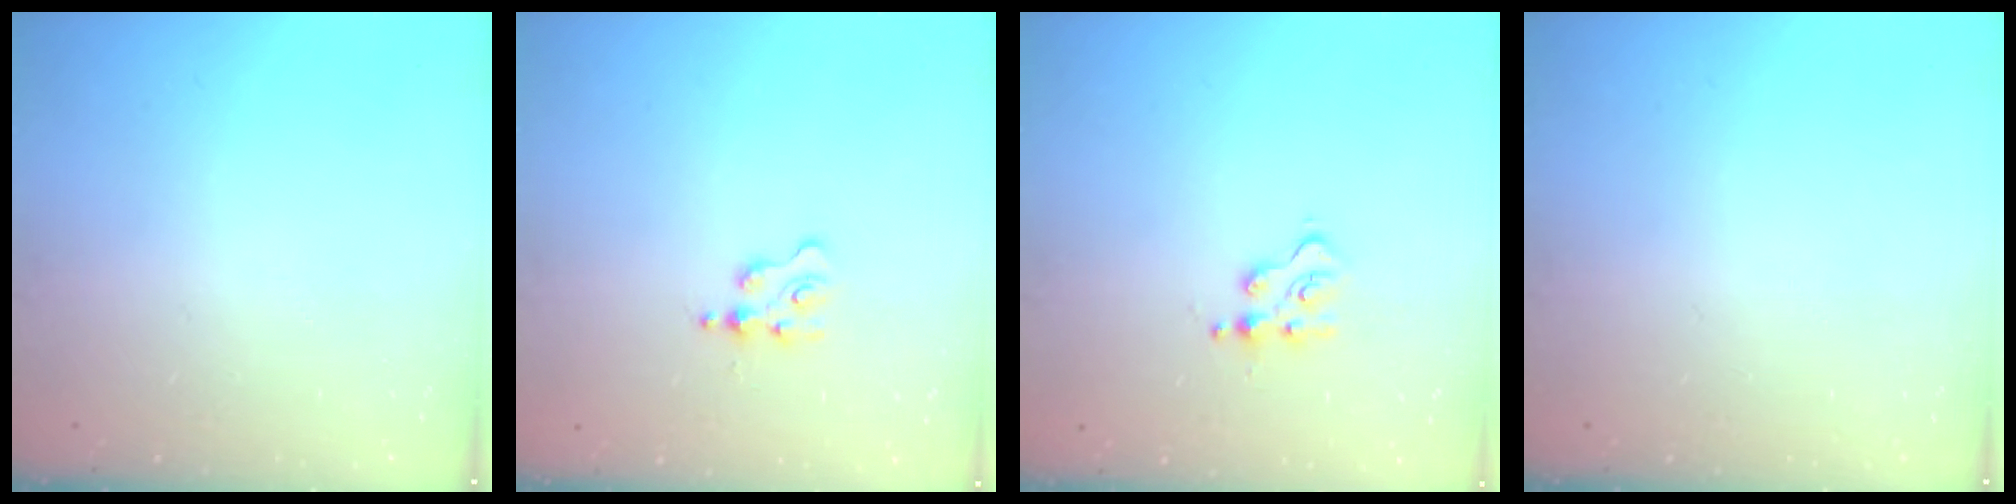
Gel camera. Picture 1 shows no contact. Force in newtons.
{"total": 1.9, "press": 1.9, "slide": 0.2}
{"total": 3.3, "press": 3.3, "slide": 0.5}
{"total": 0.0}